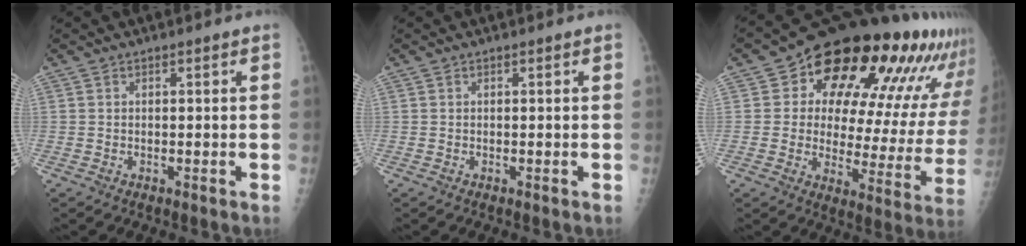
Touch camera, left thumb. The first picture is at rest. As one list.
[{"total": 0.0}, {"total": 25.8, "force": [14.8, 11.4, 17.8], "torque": [-0.207, -0.043, 0.196]}]